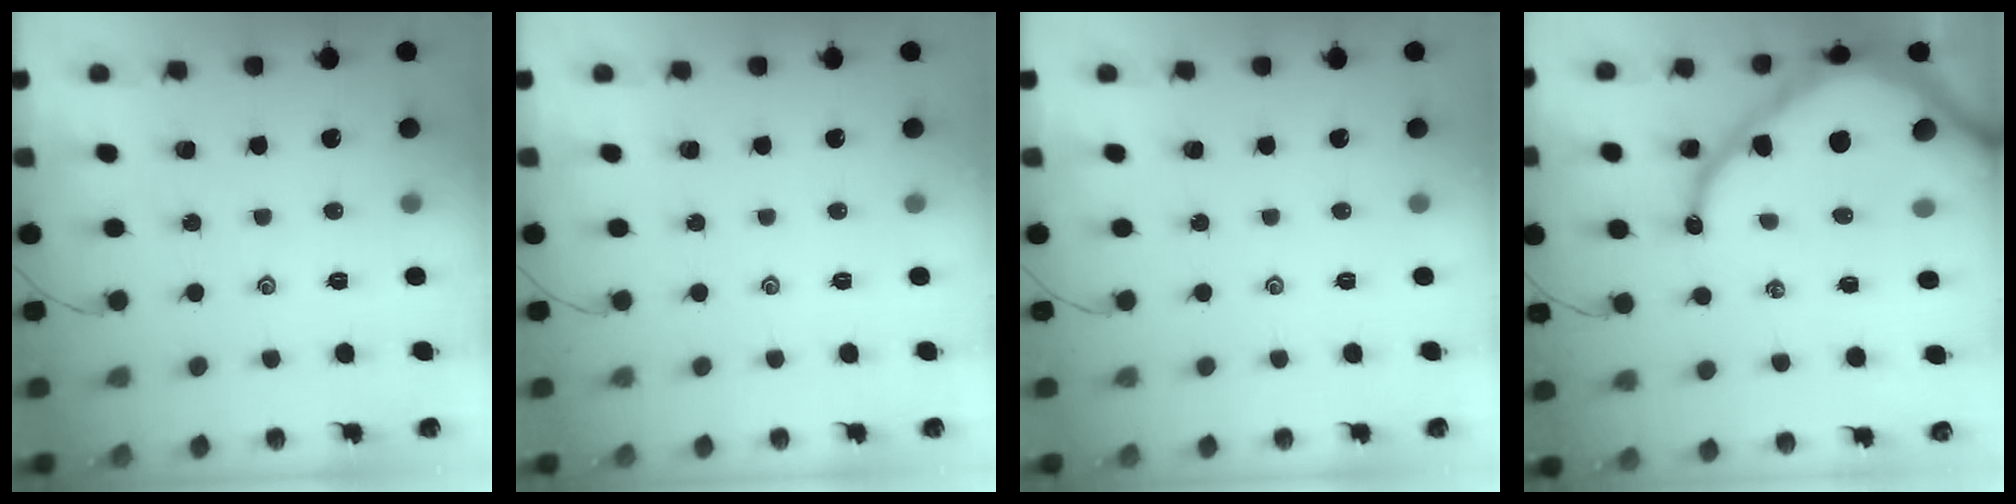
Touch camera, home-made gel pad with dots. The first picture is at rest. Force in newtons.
{"total": 0.0}
{"total": 0.0}
{"total": 21.8, "press": 21.7, "slide": 2.2}